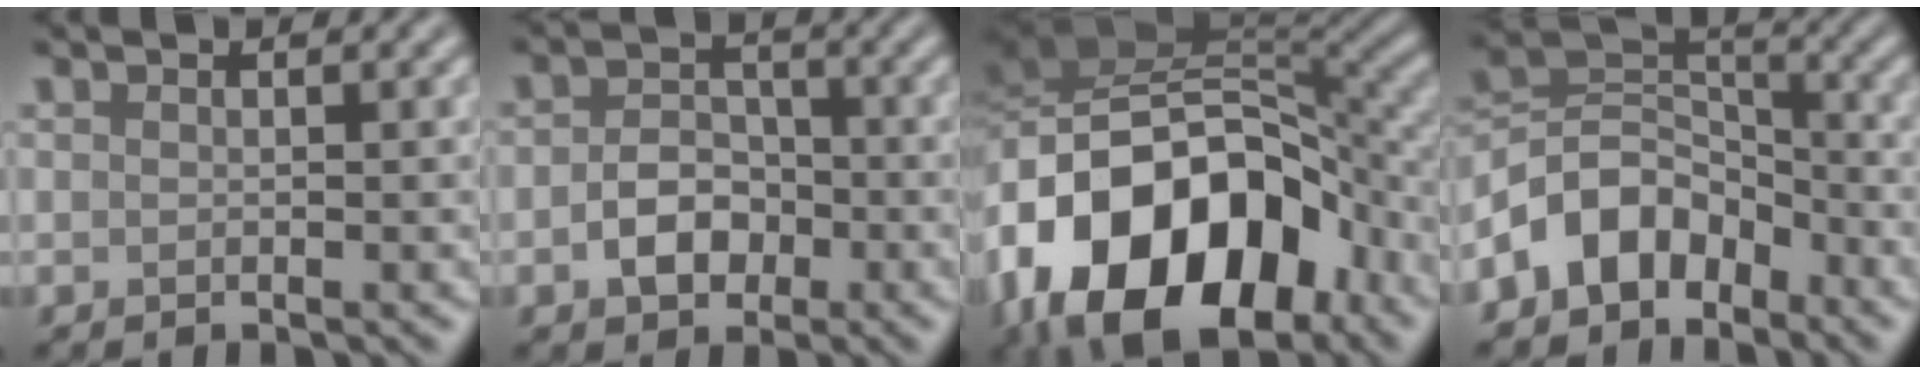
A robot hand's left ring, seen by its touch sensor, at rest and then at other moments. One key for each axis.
{"total": 3.5, "fx": -1.2, "fy": 2.6, "fz": 2.1, "tx": -0.033, "ty": 0.002, "tz": -0.025}
{"total": 17.4, "fx": -7.2, "fy": 11.4, "fz": 11.1, "tx": -0.201, "ty": -0.011, "tz": -0.120}
{"total": 6.2, "fx": -3.7, "fy": 4.2, "fz": 2.6, "tx": -0.029, "ty": 0.010, "tz": -0.086}